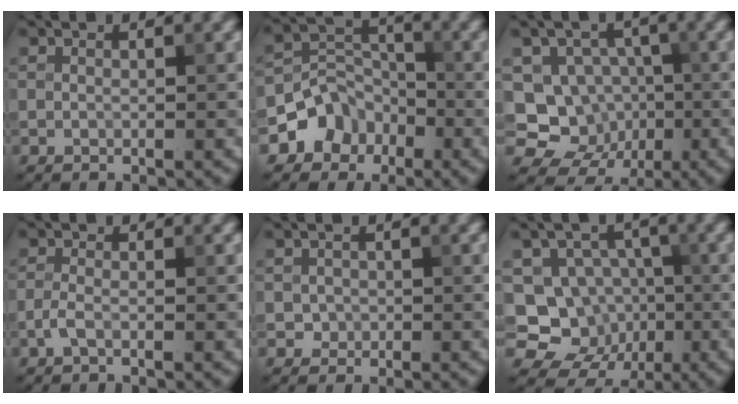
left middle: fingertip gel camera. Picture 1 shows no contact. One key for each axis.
{"total": 4.1, "fx": -2.1, "fy": 3.4, "fz": 0.9, "tx": -0.003, "ty": 0.005, "tz": -0.042}
{"total": 8.5, "fx": -1.9, "fy": 7.8, "fz": 2.9, "tx": -0.046, "ty": 0.007, "tz": -0.053}
{"total": 1.2, "fx": -0.6, "fy": 0.5, "fz": 0.9, "tx": -0.026, "ty": 0.001, "tz": -0.018}
{"total": 1.2, "fx": -0.1, "fy": 1.1, "fz": 0.2, "tx": 0.005, "ty": -0.003, "tz": -0.002}
{"total": 9.4, "fx": -2.0, "fy": 8.6, "fz": 3.2, "tx": -0.054, "ty": 0.013, "tz": -0.054}